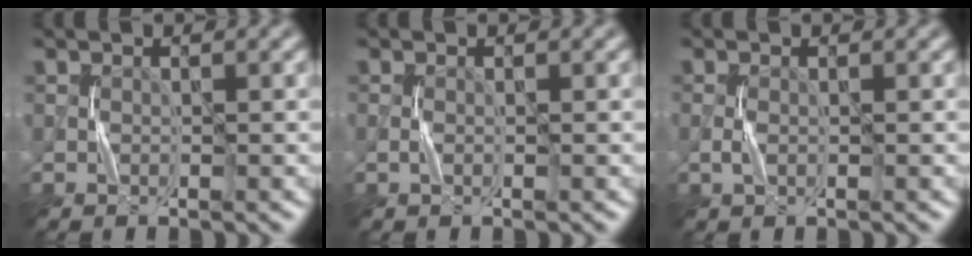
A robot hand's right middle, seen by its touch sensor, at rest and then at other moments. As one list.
[{"total": 0.0}, {"total": 0.7, "force": [-0.3, 0.1, 0.6], "torque": [-0.019, 0.001, -0.007]}]